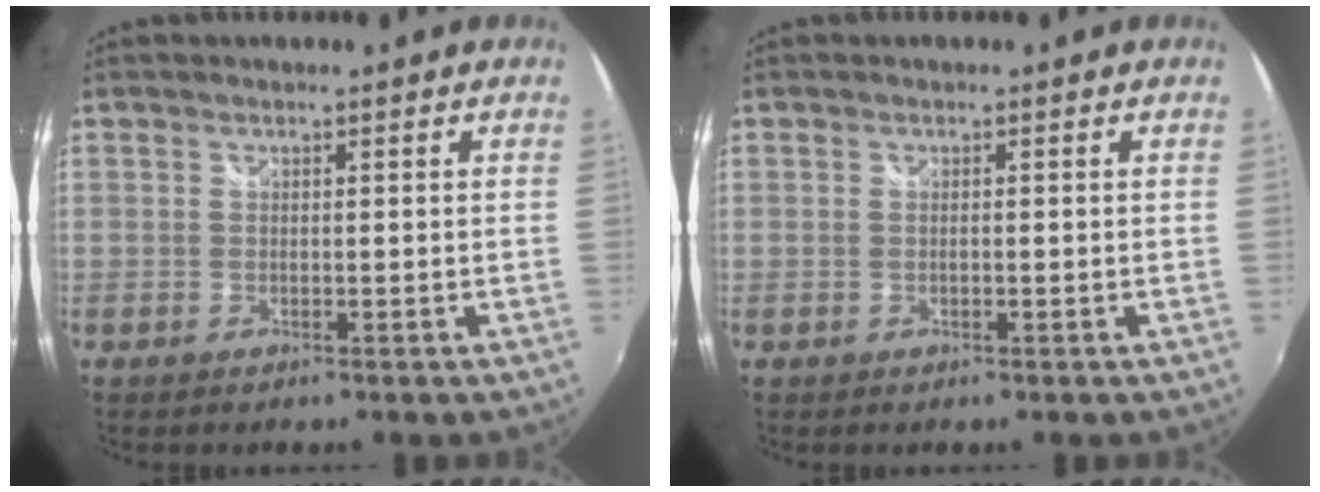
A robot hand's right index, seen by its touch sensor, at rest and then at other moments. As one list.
[{"total": 0.0}]